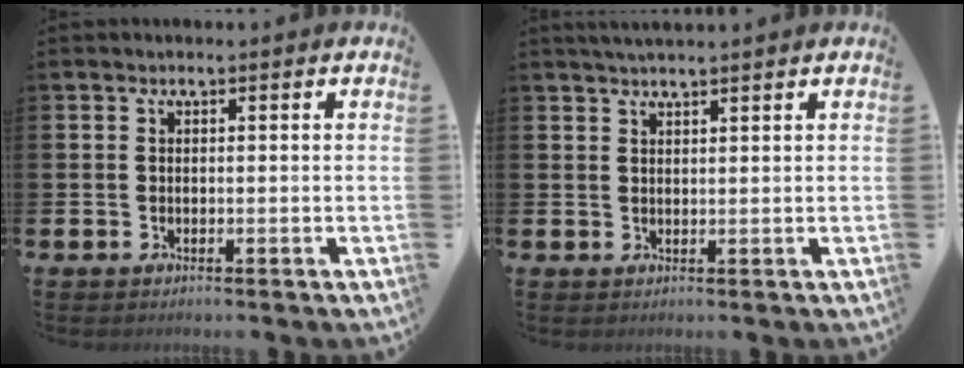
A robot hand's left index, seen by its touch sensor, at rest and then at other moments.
{"total": 2.0, "force": [1.9, -0.1, 0.6], "torque": [-0.011, -0.004, 0.034]}